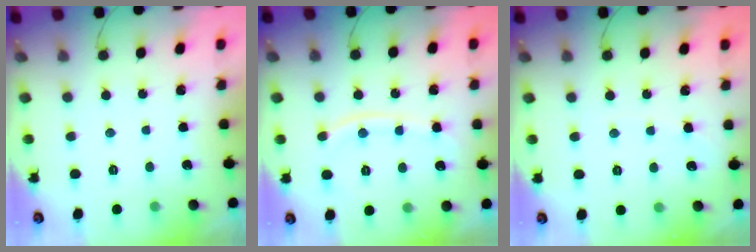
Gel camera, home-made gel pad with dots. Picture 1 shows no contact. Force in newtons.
{"total": 10.8, "press": 10.7, "slide": 1.4}
{"total": 2.7, "press": 2.6, "slide": 0.4}